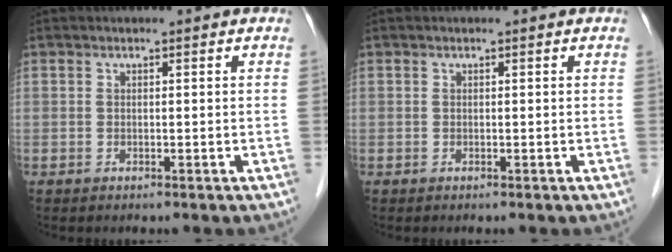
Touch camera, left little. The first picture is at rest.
{"total": 0.0}